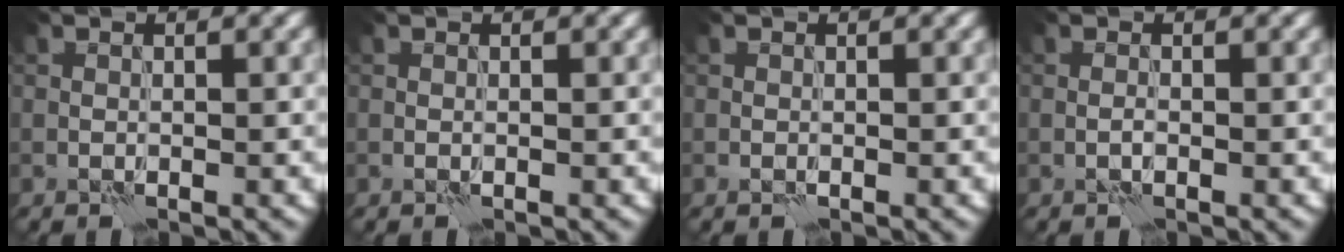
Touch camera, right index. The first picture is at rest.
{"total": 0.0}
{"total": 0.0}
{"total": 0.0}